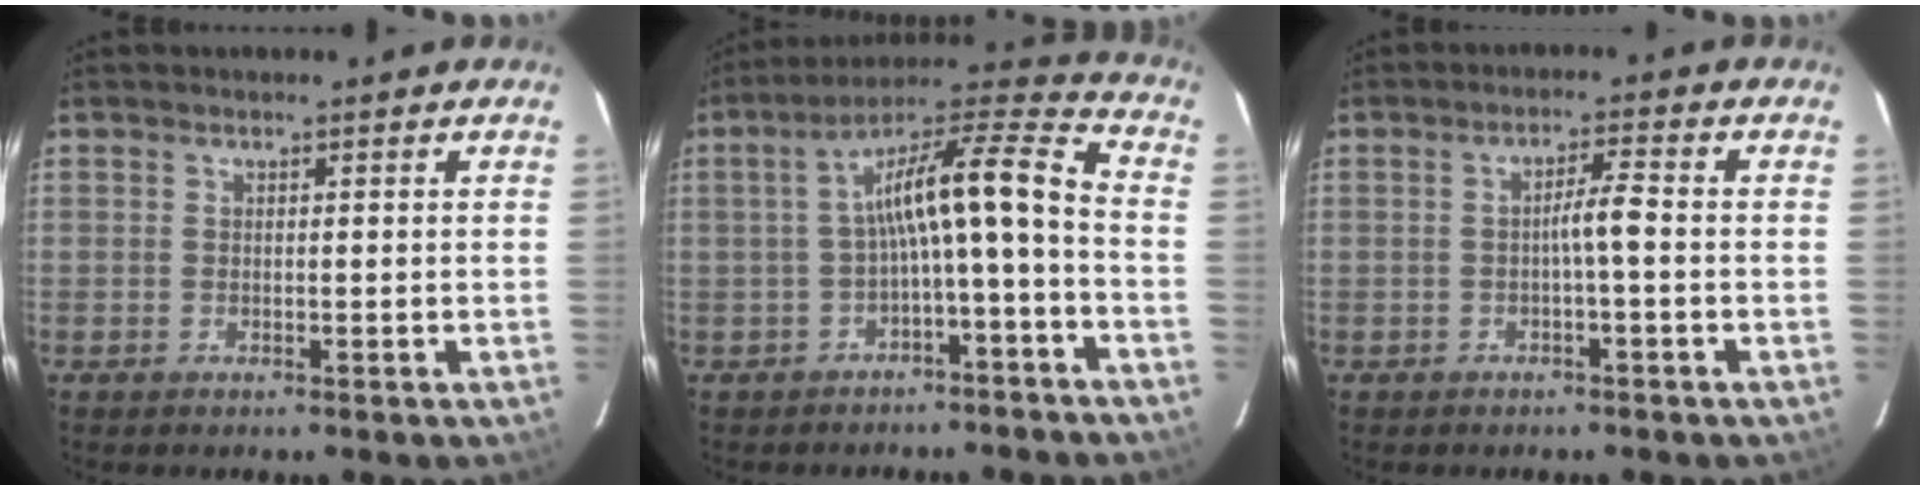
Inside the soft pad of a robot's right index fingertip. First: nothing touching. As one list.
[{"total": 11.9, "force": [-1.8, 0.9, 11.8], "torque": [-0.187, 0.046, -0.029]}, {"total": 3.2, "force": [-0.6, 0.0, 3.1], "torque": [-0.049, 0.005, -0.011]}]